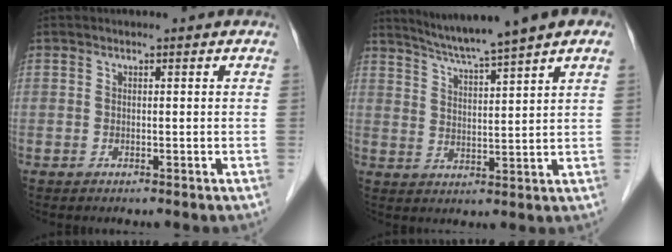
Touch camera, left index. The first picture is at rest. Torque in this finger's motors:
{"motor_torque": [0.19, -0.50, 0.15, 0.06]}